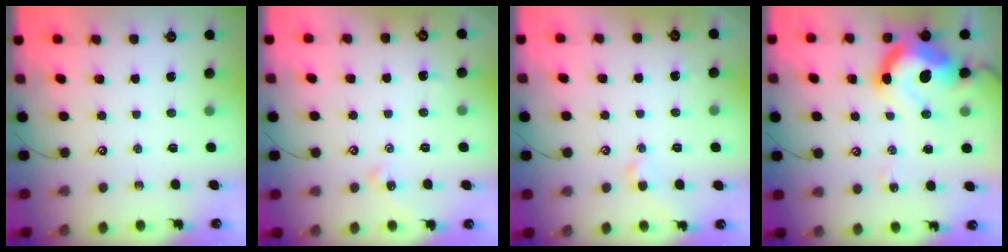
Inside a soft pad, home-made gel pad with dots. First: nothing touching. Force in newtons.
{"total": 2.2, "press": 2.1, "slide": 0.5}
{"total": 1.9, "press": 1.9, "slide": 0.5}
{"total": 19.0, "press": 18.8, "slide": 2.3}